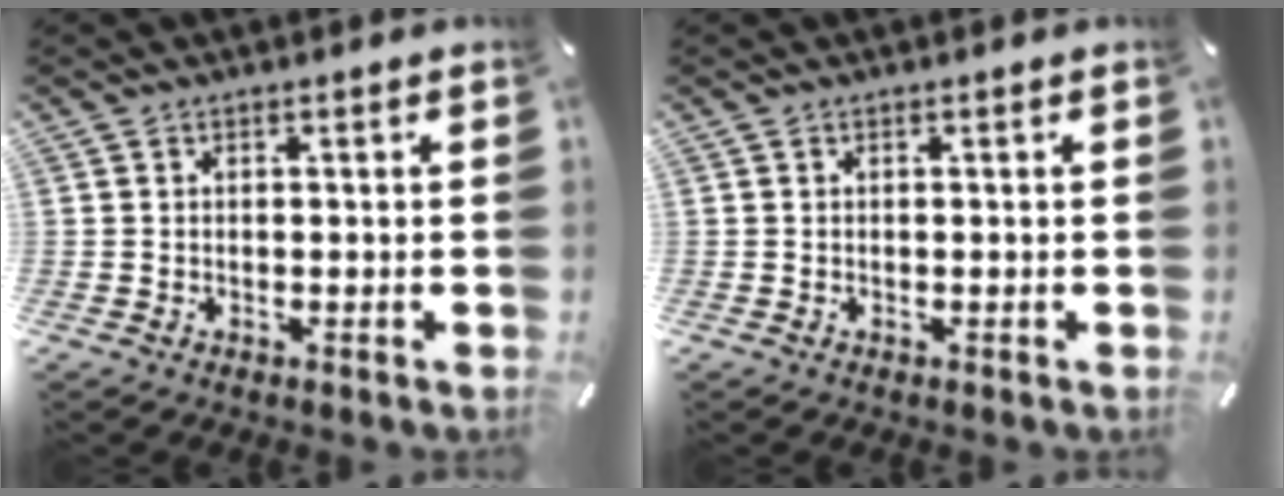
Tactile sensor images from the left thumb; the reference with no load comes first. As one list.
[{"total": 0.0}]